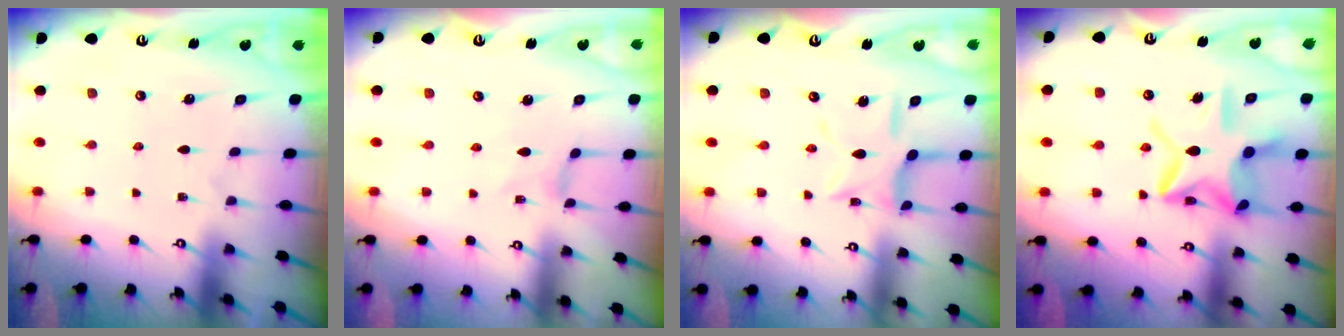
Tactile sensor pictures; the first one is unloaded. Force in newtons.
{"total": 0.0}
{"total": 9.8, "press": 9.7, "slide": 0.8}
{"total": 15.8, "press": 15.7, "slide": 1.3}